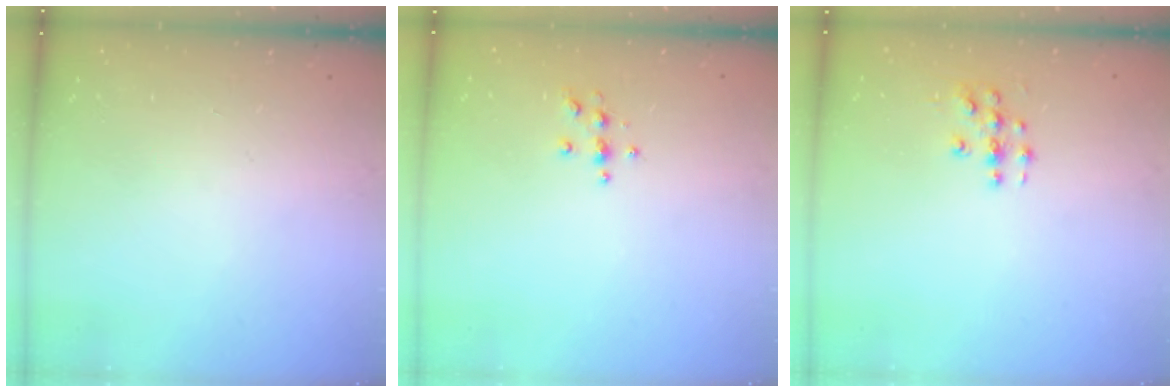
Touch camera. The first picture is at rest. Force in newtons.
{"total": 4.5, "press": 4.4, "slide": 0.6}
{"total": 3.9, "press": 3.9, "slide": 0.2}